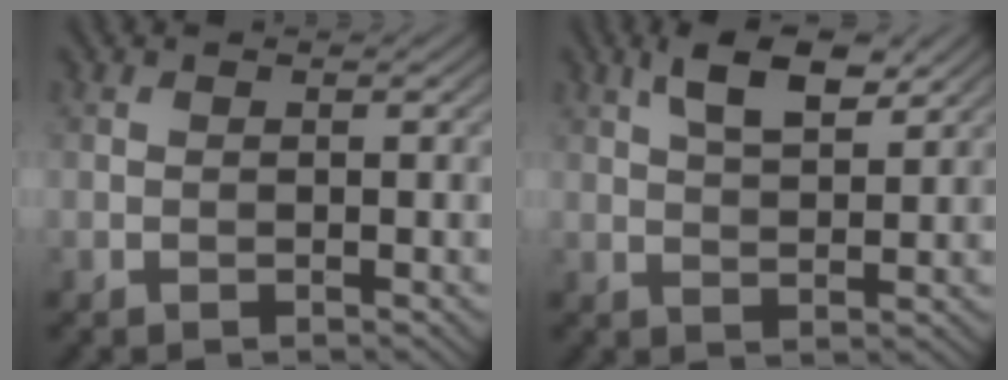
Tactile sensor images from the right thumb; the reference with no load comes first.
{"total": 6.1, "force": [3.4, 2.4, 4.5], "torque": [-0.090, 0.008, 0.063]}